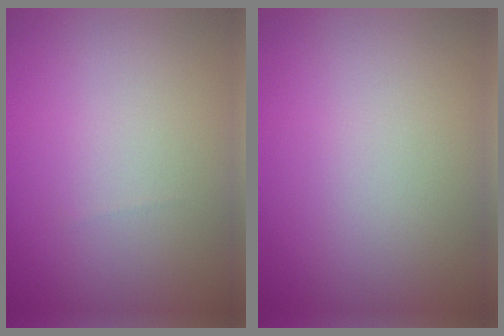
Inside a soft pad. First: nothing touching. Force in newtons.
{"total": 0.0}